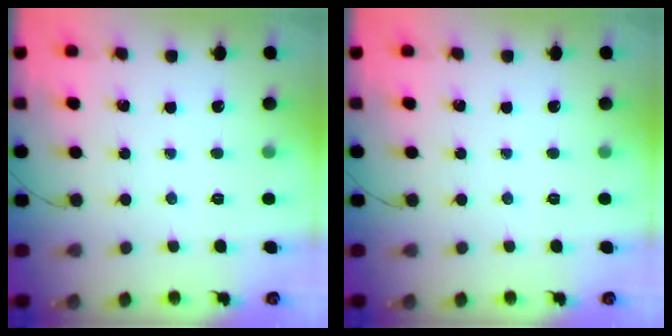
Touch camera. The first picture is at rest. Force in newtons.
{"total": 0.0}